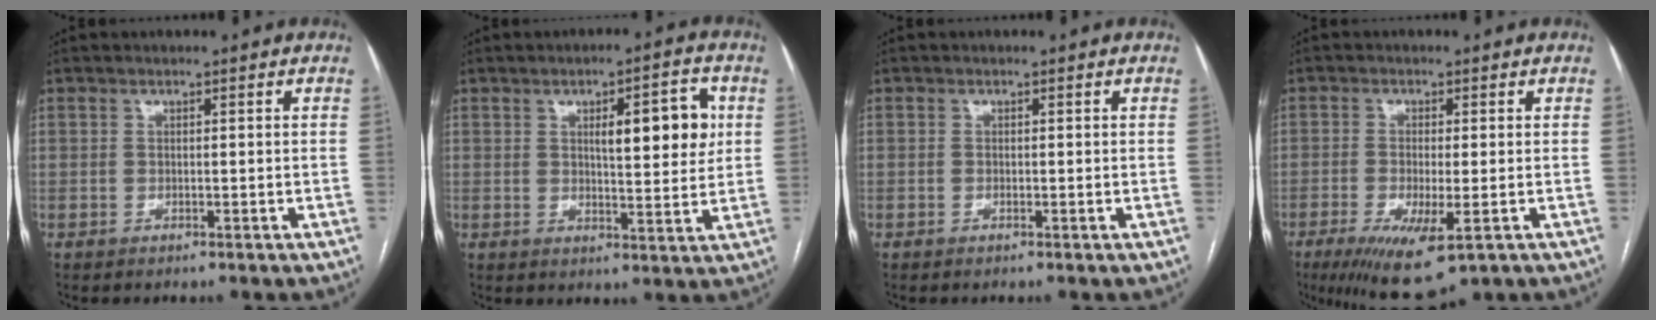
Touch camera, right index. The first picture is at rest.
{"total": 8.8, "force": [2.3, 2.2, 8.2], "torque": [-0.114, 0.009, 0.034]}
{"total": 0.0}
{"total": 9.5, "force": [-4.4, 2.1, 8.1], "torque": [-0.140, -0.026, -0.065]}